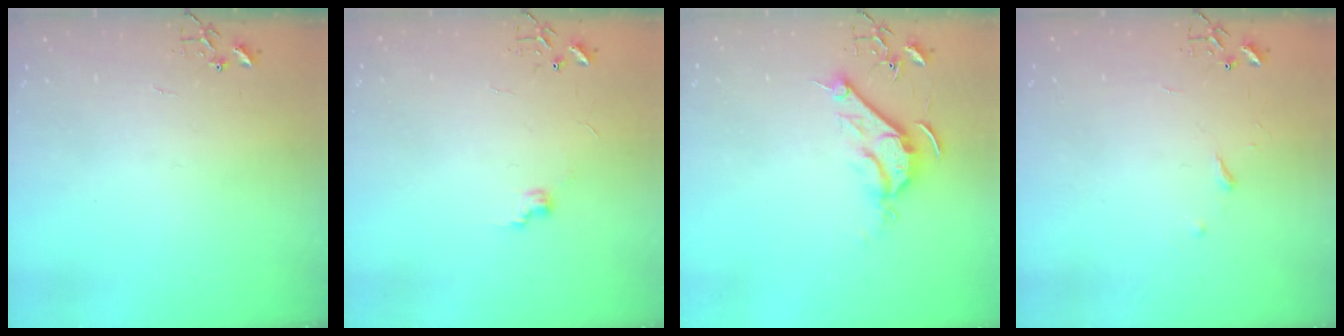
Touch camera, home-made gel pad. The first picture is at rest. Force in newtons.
{"total": 5.9, "press": 5.9, "slide": 0.7}
{"total": 9.1, "press": 9.1, "slide": 0.1}
{"total": 3.4, "press": 3.3, "slide": 0.6}